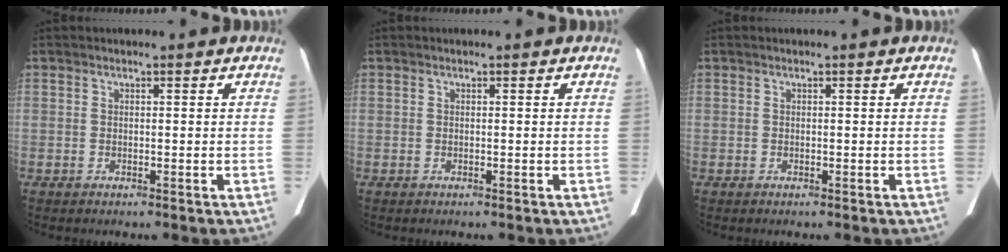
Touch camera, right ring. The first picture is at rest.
{"total": 0.0}
{"total": 0.0}